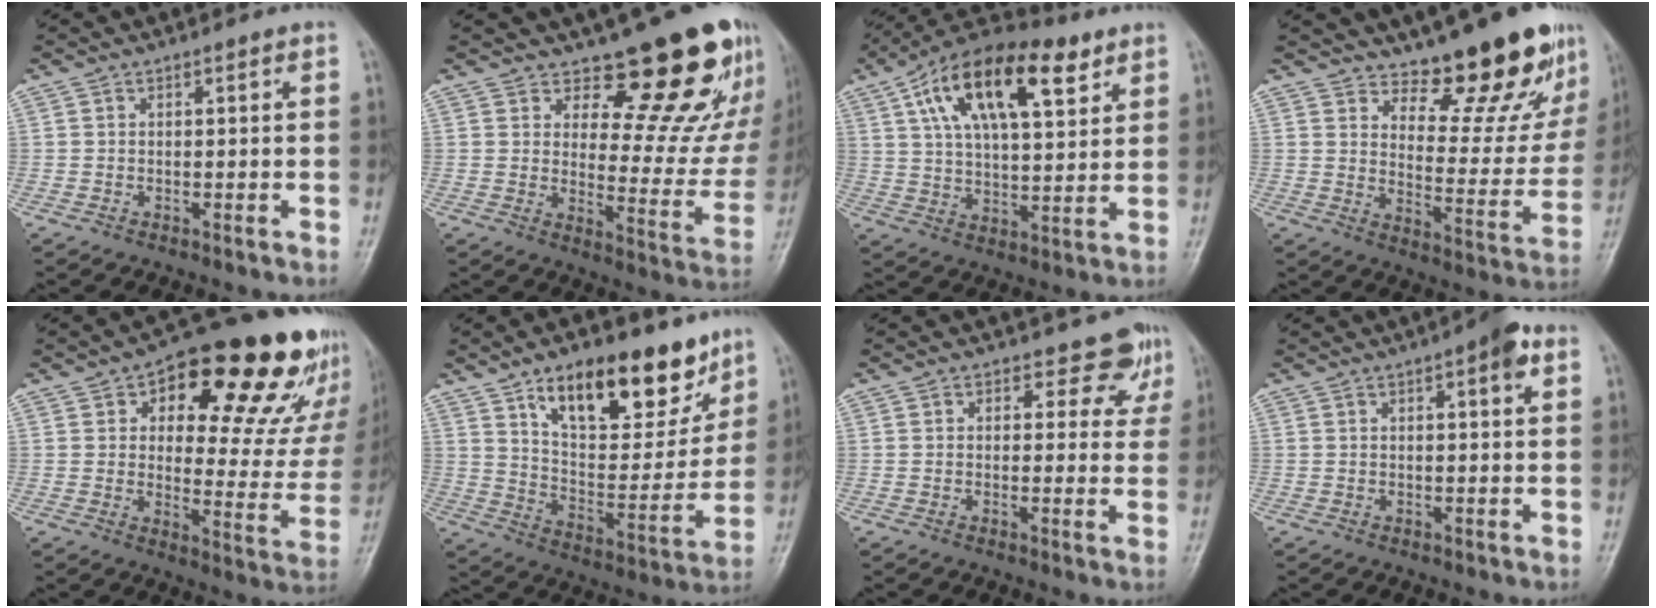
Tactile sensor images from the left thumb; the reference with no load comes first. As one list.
[{"total": 17.1, "force": [13.2, 6.8, 8.6], "torque": [-0.044, -0.115, 0.167]}, {"total": 20.0, "force": [9.2, 8.9, 15.3], "torque": [-0.237, -0.007, 0.155]}, {"total": 16.0, "force": [13.0, 5.1, 7.8], "torque": [-0.057, -0.113, 0.180]}, {"total": 25.2, "force": [14.1, 10.9, 17.8], "torque": [-0.180, -0.035, 0.191]}, {"total": 20.3, "force": [13.0, 9.1, 12.7], "torque": [-0.138, -0.068, 0.216]}, {"total": 5.0, "force": [3.6, 3.2, 1.2], "torque": [0.020, -0.023, 0.031]}, {"total": 4.4, "force": [1.9, 1.1, 3.8], "torque": [-0.049, 0.000, 0.021]}]